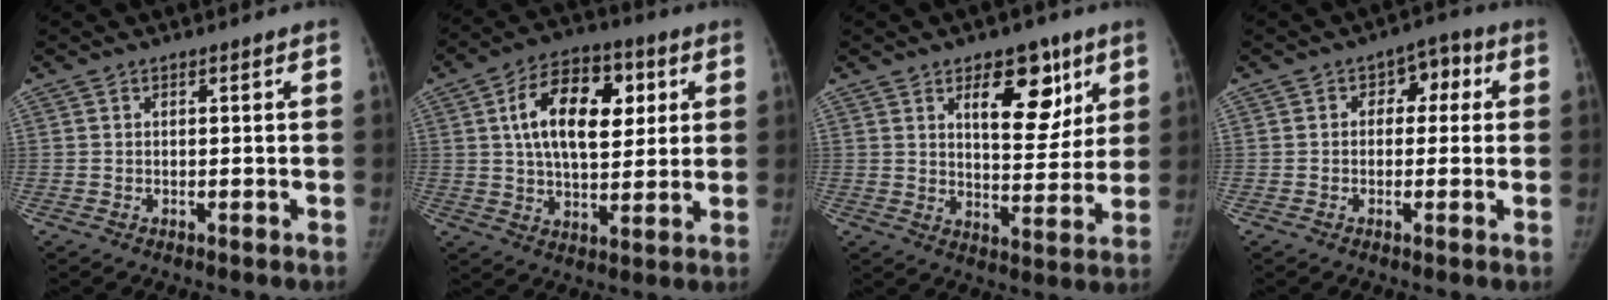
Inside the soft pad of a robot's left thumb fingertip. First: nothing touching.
{"total": 16.7, "force": [4.4, 9.7, 12.9], "torque": [-0.181, 0.000, 0.070]}
{"total": 12.5, "force": [6.3, 6.5, 8.7], "torque": [-0.078, -0.034, 0.095]}
{"total": 5.7, "force": [1.0, 4.0, 3.9], "torque": [-0.017, 0.018, 0.005]}